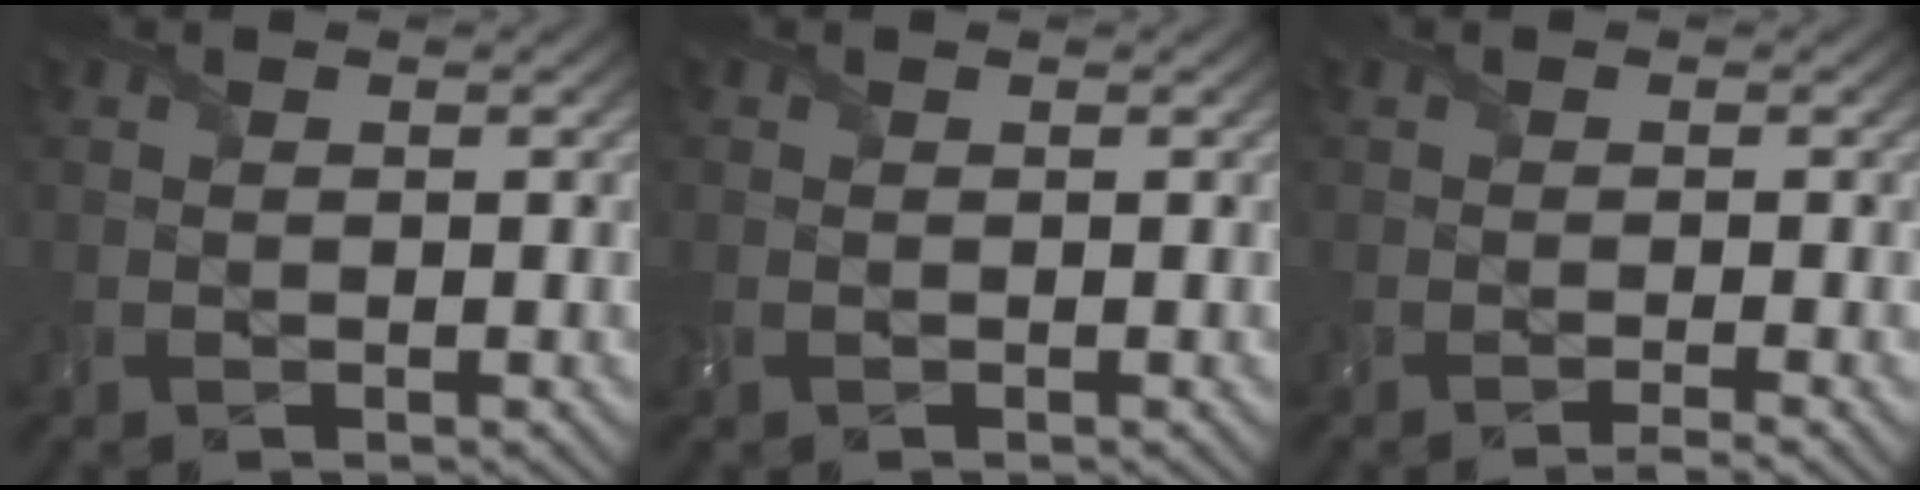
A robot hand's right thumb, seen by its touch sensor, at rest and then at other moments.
{"total": 1.0, "force": [-0.2, 0.8, 0.5], "torque": [-0.019, -0.001, -0.006]}
{"total": 1.6, "force": [-1.0, 0.0, 1.3], "torque": [-0.023, -0.003, -0.024]}